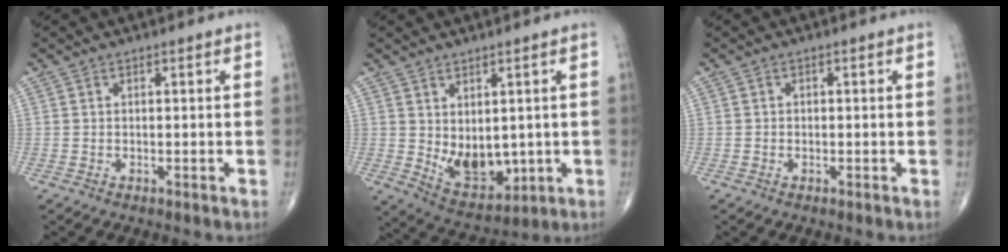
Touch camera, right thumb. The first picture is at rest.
{"total": 9.4, "force": [-0.1, 5.9, 7.3], "torque": [-0.080, -0.017, 0.024]}
{"total": 0.6, "force": [-0.2, 0.6, 0.1], "torque": [0.006, 0.003, -0.008]}